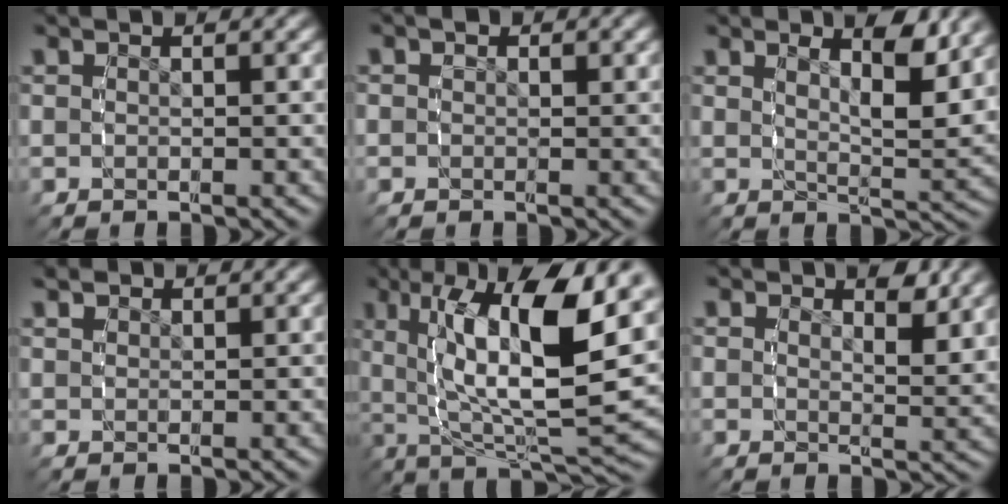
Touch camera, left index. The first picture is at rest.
{"total": 0.7, "force": [0.0, 0.6, 0.2], "torque": [-0.003, 0.004, -0.006]}
{"total": 5.2, "force": [2.5, 0.9, 4.5], "torque": [-0.066, -0.008, 0.041]}
{"total": 1.1, "force": [1.0, 0.3, 0.3], "torque": [-0.008, -0.003, 0.021]}
{"total": 15.1, "force": [1.7, 6.2, 13.7], "torque": [-0.208, 0.009, 0.036]}
{"total": 2.3, "force": [1.5, 0.5, 1.7], "torque": [-0.026, -0.014, 0.024]}